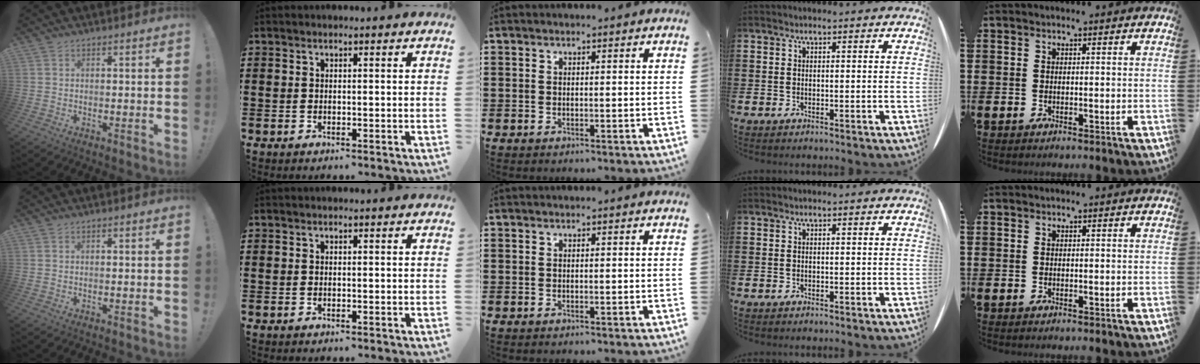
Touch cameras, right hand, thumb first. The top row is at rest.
{}